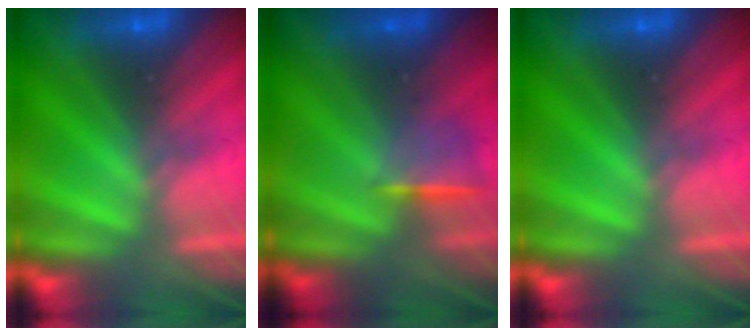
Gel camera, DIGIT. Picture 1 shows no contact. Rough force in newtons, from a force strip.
{"total": 1.1}
{"total": 0.0}